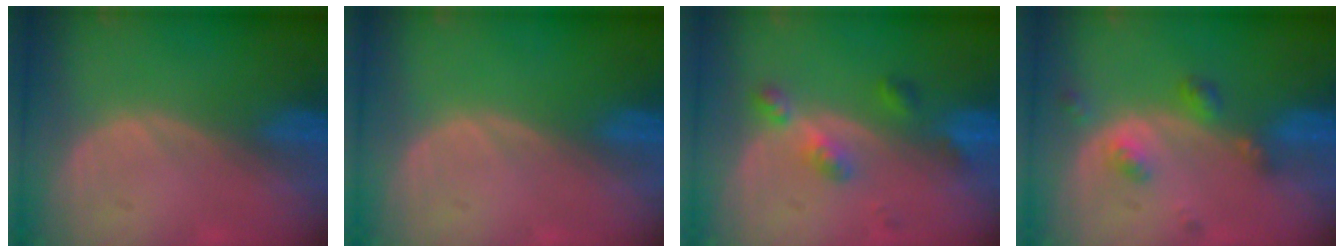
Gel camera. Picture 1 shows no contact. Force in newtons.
{"total": 0.0}
{"total": 4.6, "press": 4.2, "slide": 1.9}
{"total": 4.6, "press": 4.1, "slide": 2.1}